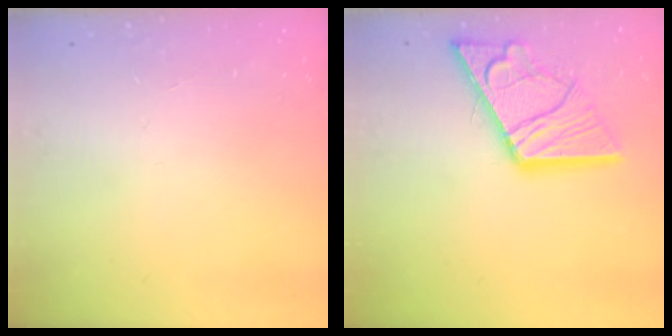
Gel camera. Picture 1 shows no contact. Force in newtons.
{"total": 17.6, "press": 17.5, "slide": 1.8}